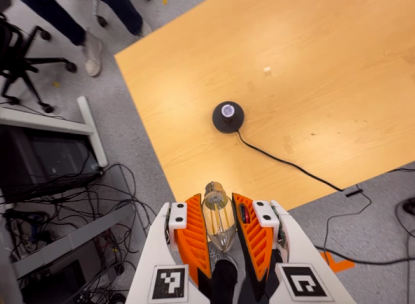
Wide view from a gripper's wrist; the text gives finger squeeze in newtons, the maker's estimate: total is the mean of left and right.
{"total": 11.1, "left": 11.1, "right": 11.0}